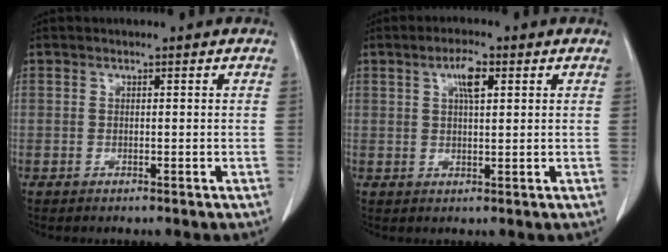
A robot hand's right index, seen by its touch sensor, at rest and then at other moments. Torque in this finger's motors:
{"motor_torque": [0.15, 0.01, 0.10, 0.04]}